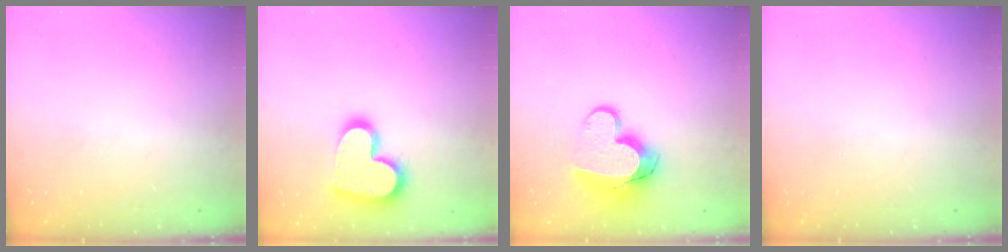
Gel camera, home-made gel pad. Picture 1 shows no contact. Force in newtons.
{"total": 17.2, "press": 17.1, "slide": 1.2}
{"total": 13.4, "press": 13.4, "slide": 1.1}
{"total": 0.0}